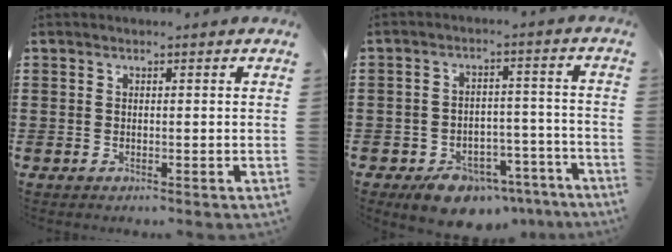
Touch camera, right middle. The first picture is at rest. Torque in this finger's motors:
{"motor_torque": [1.30, -0.83, 0.21, 0.05]}